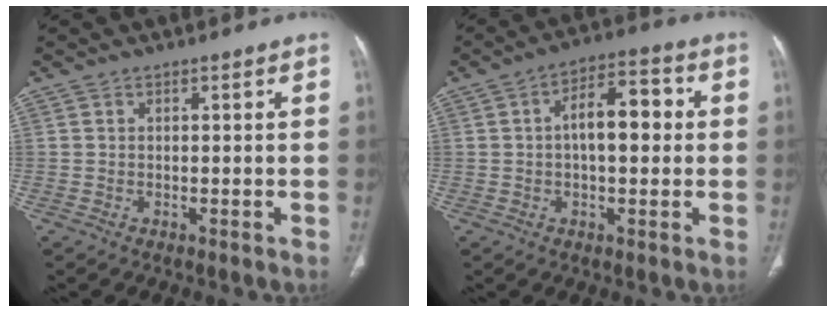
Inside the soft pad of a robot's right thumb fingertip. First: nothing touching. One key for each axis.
{"total": 10.1, "fx": 0.9, "fy": 5.0, "fz": 8.7, "tx": -0.120, "ty": 0.027, "tz": 0.006}